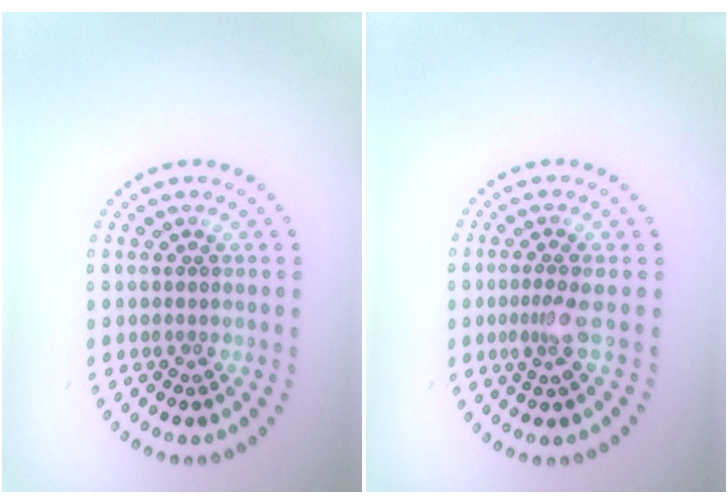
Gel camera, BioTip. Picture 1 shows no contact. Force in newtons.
{"total": 2.1, "press": 1.5, "slide": 1.4}